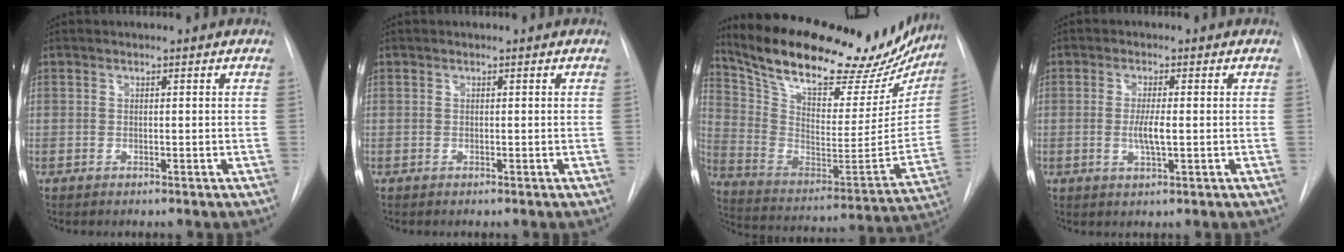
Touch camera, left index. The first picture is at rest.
{"total": 0.0}
{"total": 31.4, "force": [25.6, 10.1, 15.0], "torque": [-0.253, -0.022, 0.363]}
{"total": 3.4, "force": [-0.3, 0.5, 3.3], "torque": [-0.066, -0.007, -0.006]}